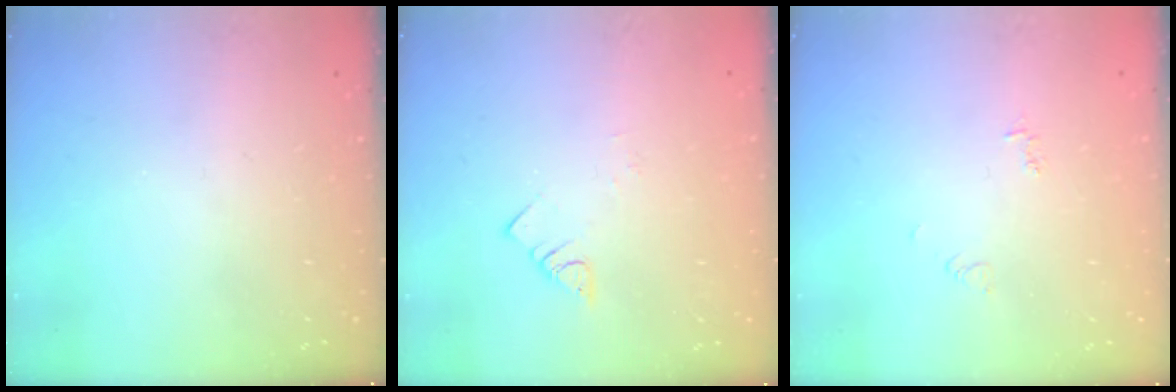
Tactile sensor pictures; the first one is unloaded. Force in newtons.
{"total": 1.5, "press": 1.5, "slide": 0.3}
{"total": 3.9, "press": 3.8, "slide": 0.5}